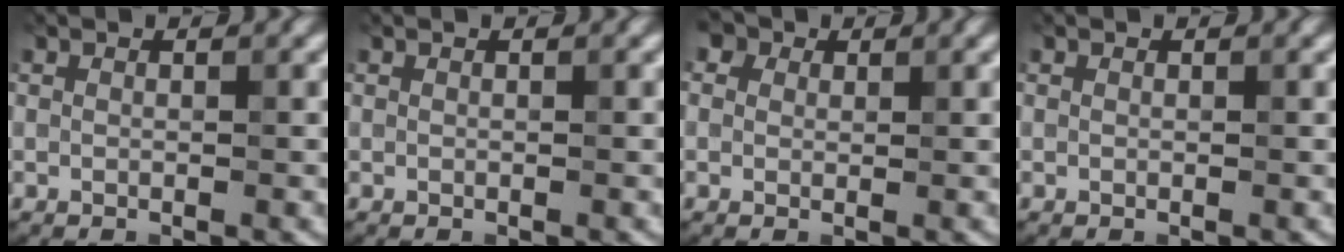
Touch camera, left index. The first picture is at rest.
{"total": 0.0}
{"total": 3.9, "force": [2.2, 2.7, 1.7], "torque": [-0.037, 0.017, 0.015]}
{"total": 0.0}